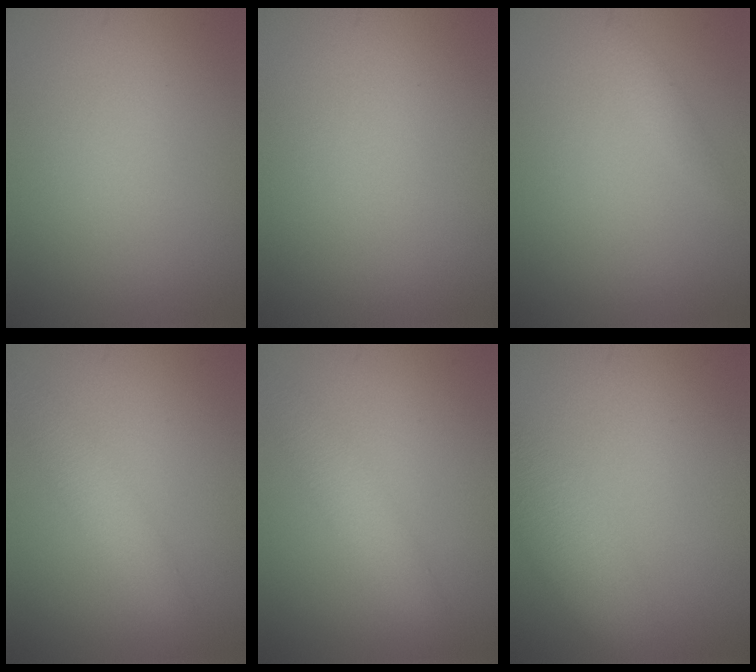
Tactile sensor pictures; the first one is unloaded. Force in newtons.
{"total": 0.0}
{"total": 0.8, "press": 0.8, "slide": 0.1}
{"total": 2.9, "press": 2.9, "slide": 0.1}
{"total": 2.9, "press": 2.9, "slide": 0.1}
{"total": 5.5, "press": 5.5, "slide": 0.3}